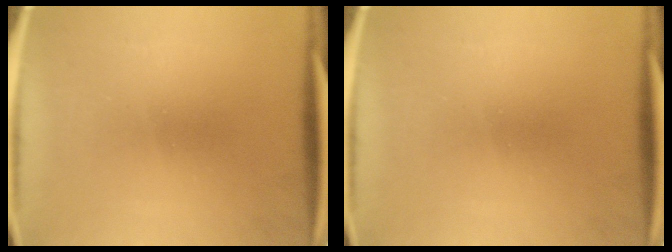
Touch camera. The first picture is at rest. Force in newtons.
{"total": 0.0}